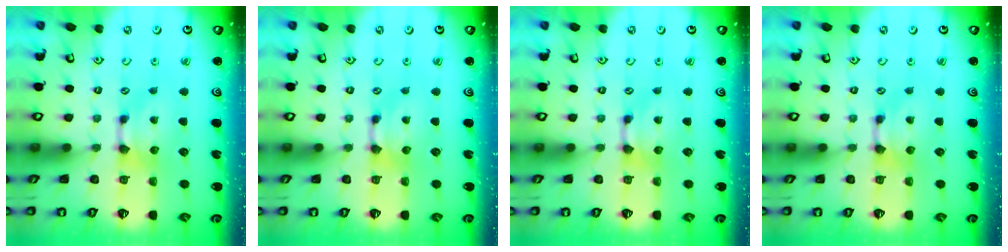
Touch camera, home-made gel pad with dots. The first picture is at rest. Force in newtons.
{"total": 0.0}
{"total": 0.0}
{"total": 0.0}